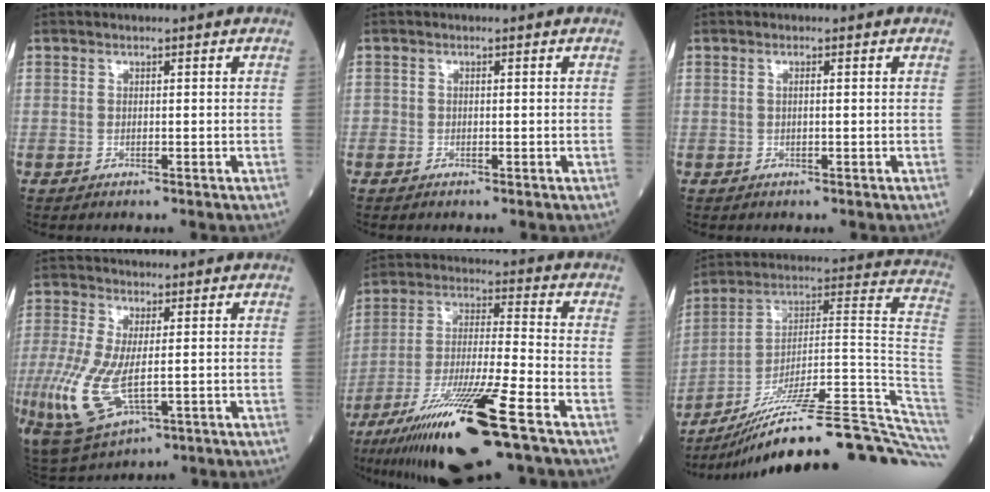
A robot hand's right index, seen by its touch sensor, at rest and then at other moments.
{"total": 0.7, "force": [0.0, 0.6, 0.3], "torque": [-0.004, 0.000, -0.002]}
{"total": 0.9, "force": [0.3, 0.1, 0.9], "torque": [-0.022, 0.001, 0.004]}
{"total": 11.0, "force": [-2.2, 4.5, 9.8], "torque": [-0.221, -0.026, -0.030]}
{"total": 19.5, "force": [-11.2, 1.4, 15.8], "torque": [-0.294, -0.048, -0.201]}
{"total": 30.3, "force": [-23.0, 1.8, 19.7], "torque": [-0.180, 0.030, -0.342]}